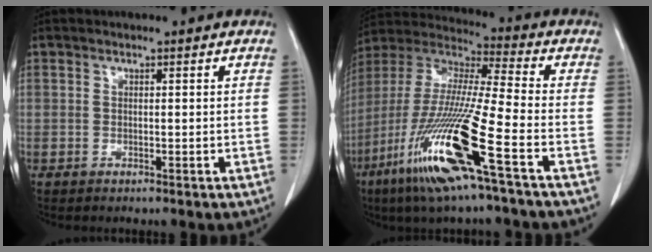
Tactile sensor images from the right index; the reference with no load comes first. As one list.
[{"total": 19.5, "force": [-9.0, 0.2, 17.3], "torque": [-0.388, -0.046, -0.181]}]